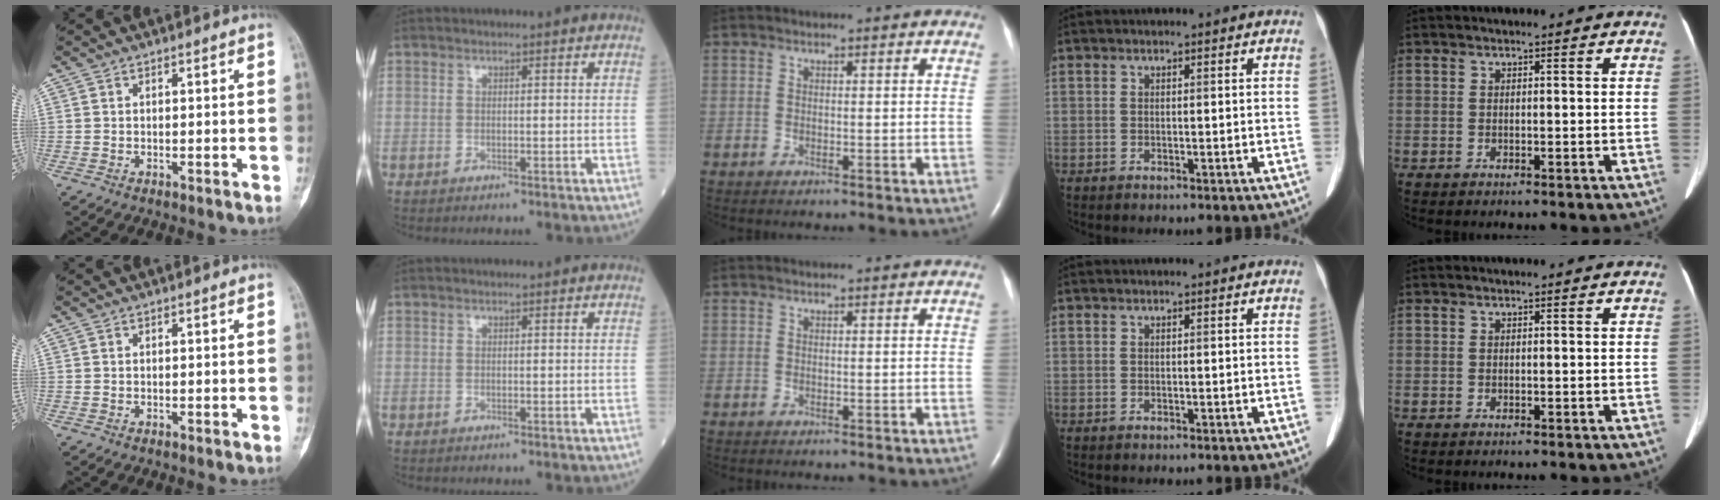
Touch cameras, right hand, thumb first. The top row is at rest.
{}